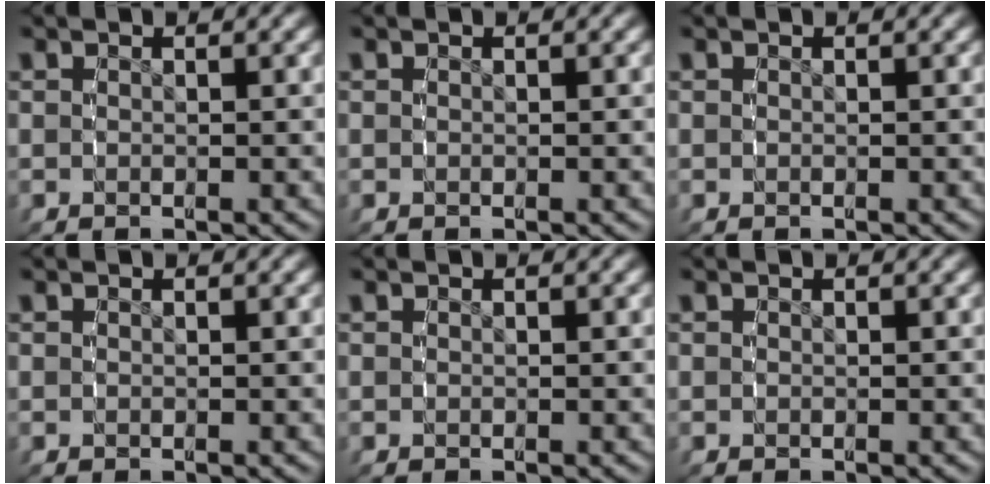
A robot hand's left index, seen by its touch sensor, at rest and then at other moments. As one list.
[{"total": 0.0}, {"total": 0.0}, {"total": 0.0}, {"total": 0.0}, {"total": 0.0}]